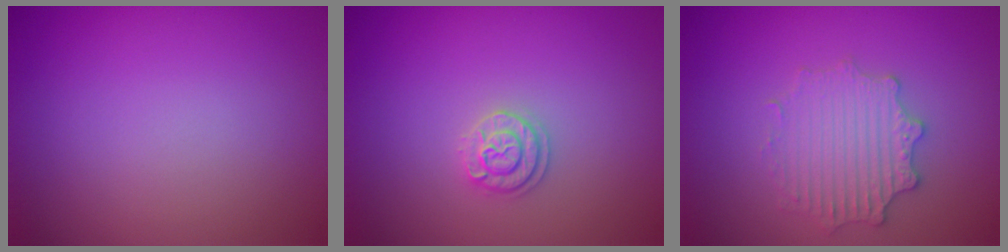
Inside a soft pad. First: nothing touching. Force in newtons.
{"total": 1.7, "press": 1.7, "slide": 0.3}
{"total": 2.9, "press": 2.9, "slide": 0.2}